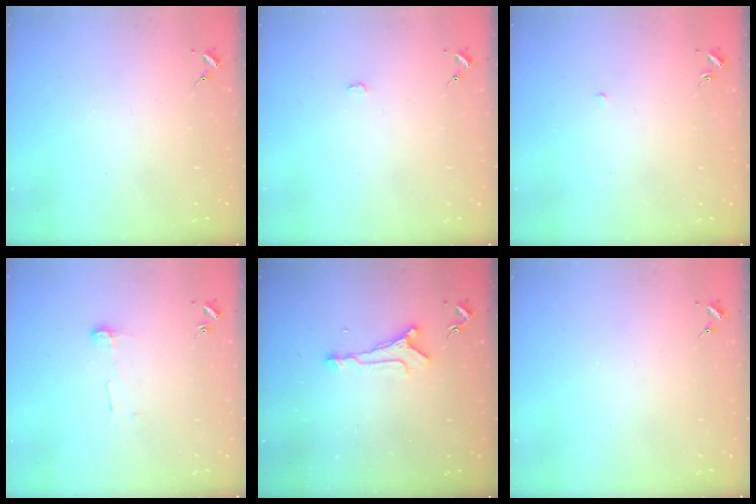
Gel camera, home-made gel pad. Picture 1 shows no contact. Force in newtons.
{"total": 1.3, "press": 1.3, "slide": 0.1}
{"total": 2.1, "press": 2.1, "slide": 0.1}
{"total": 5.2, "press": 5.2, "slide": 0.5}
{"total": 6.9, "press": 6.9, "slide": 0.7}
{"total": 0.0}